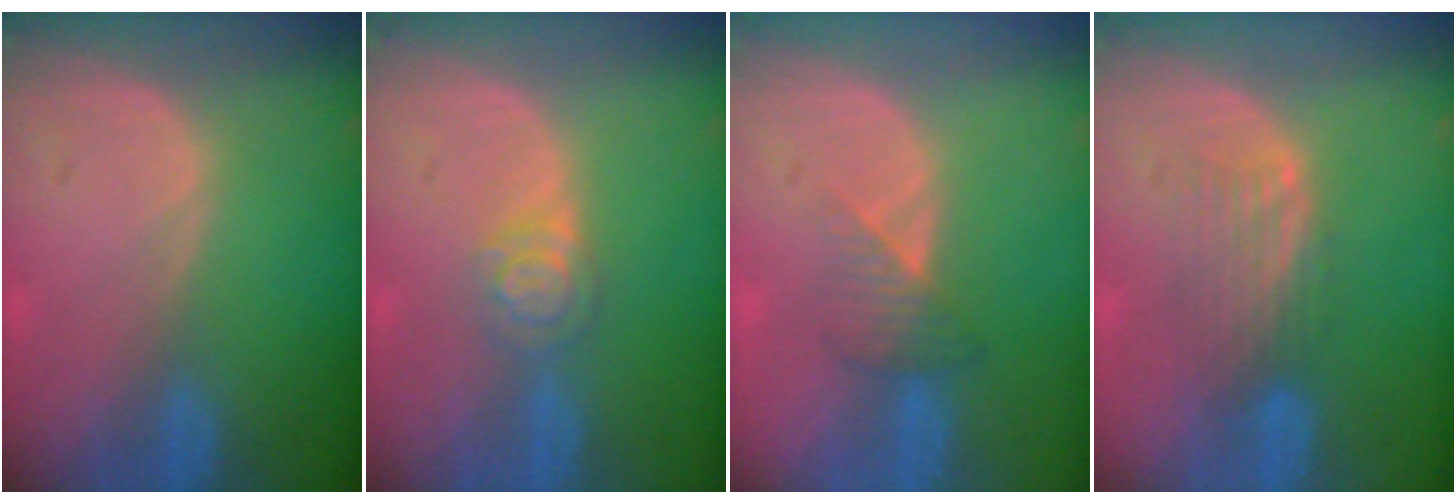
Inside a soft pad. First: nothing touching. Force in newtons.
{"total": 3.9, "press": 3.6, "slide": 1.5}
{"total": 3.4, "press": 3.2, "slide": 1.1}
{"total": 4.6, "press": 4.0, "slide": 2.4}